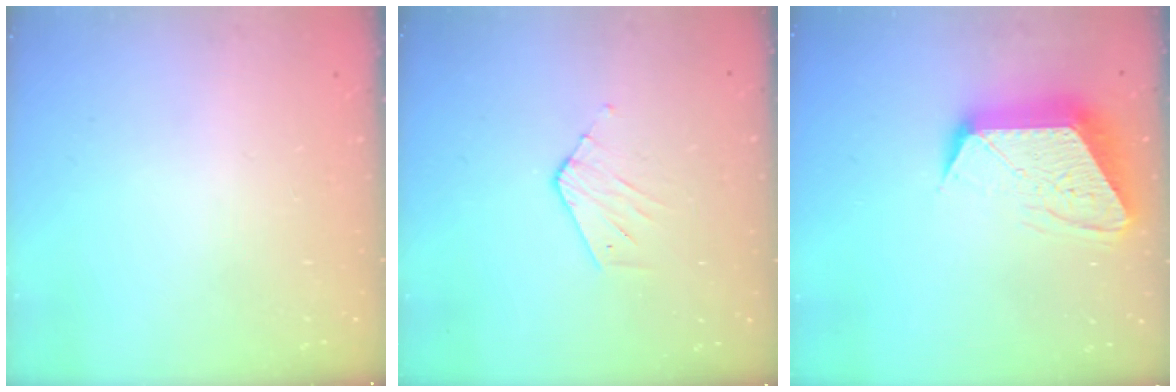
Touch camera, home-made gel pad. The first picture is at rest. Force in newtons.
{"total": 3.3, "press": 3.3, "slide": 0.2}
{"total": 13.9, "press": 13.9, "slide": 0.9}